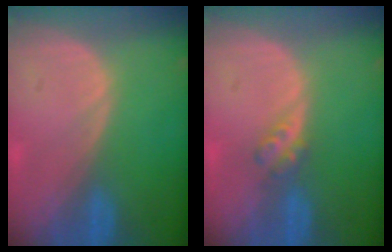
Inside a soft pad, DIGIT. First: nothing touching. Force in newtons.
{"total": 2.7, "press": 2.3, "slide": 1.3}